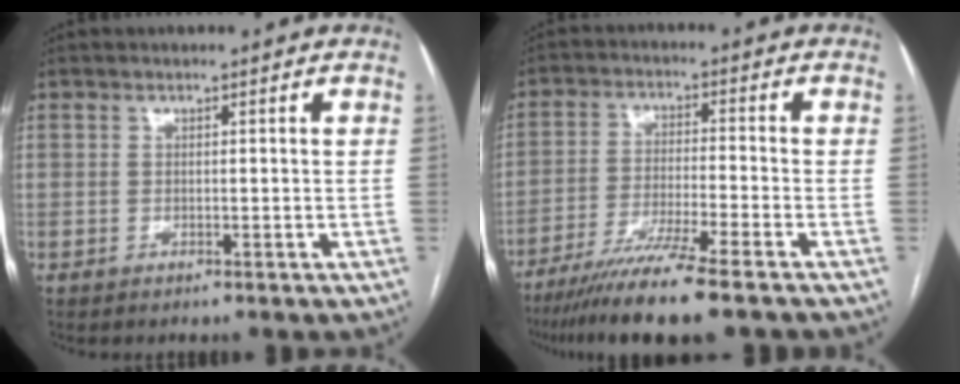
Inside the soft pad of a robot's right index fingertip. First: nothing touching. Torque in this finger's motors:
{"motor_torque": [1.08, -1.06, 0.51, 0.17]}